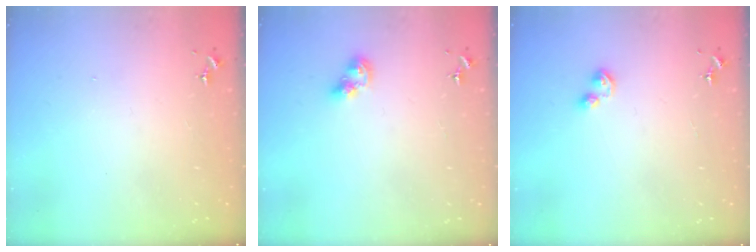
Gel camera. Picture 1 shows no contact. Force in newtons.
{"total": 6.3, "press": 6.3, "slide": 0.5}
{"total": 3.8, "press": 3.7, "slide": 0.7}